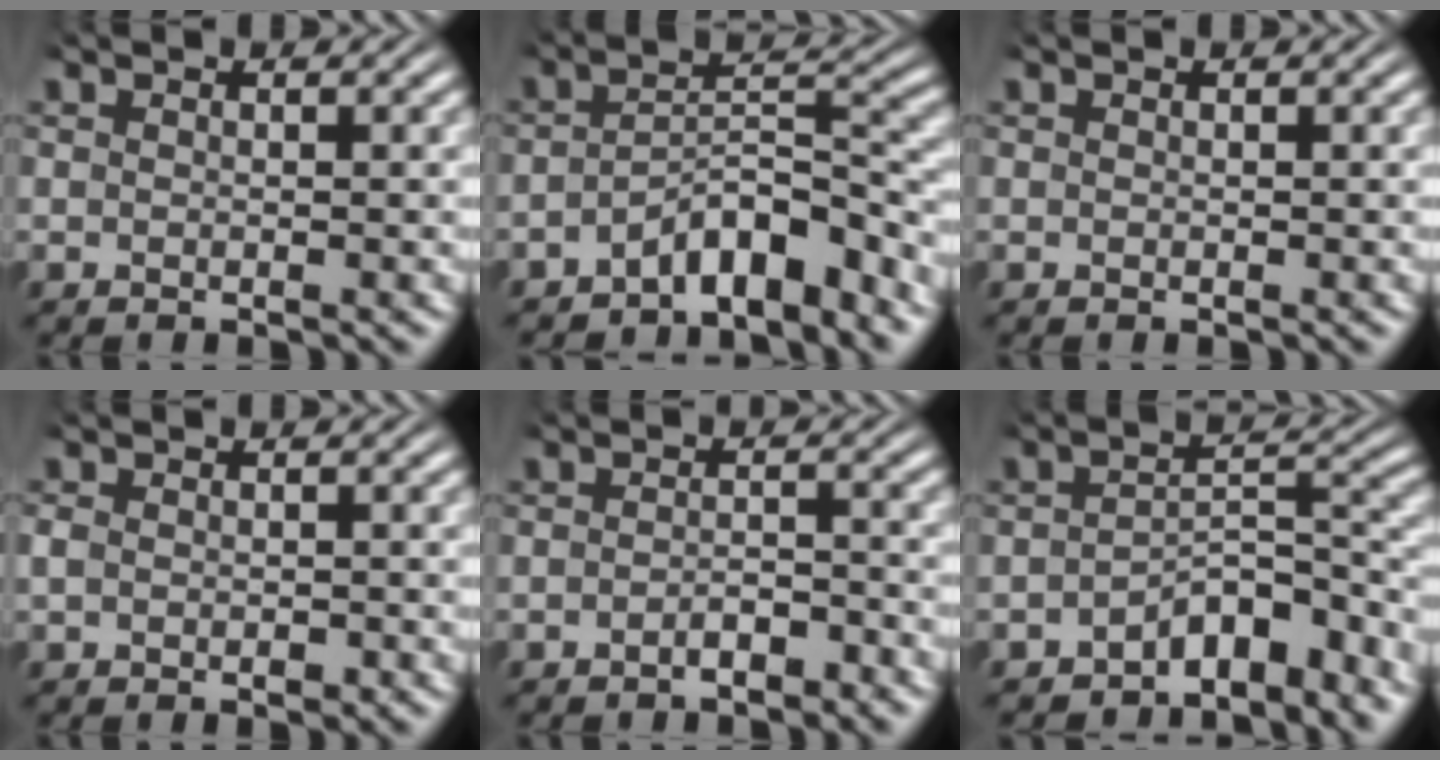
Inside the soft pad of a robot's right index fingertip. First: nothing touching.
{"total": 5.7, "force": [-4.0, 1.6, 3.7], "torque": [-0.044, -0.005, -0.063]}
{"total": 0.0}
{"total": 1.2, "force": [-0.5, 0.8, 0.7], "torque": [-0.023, -0.008, -0.005]}
{"total": 2.0, "force": [-1.7, 0.6, 0.8], "torque": [-0.007, 0.001, -0.033]}
{"total": 5.5, "force": [-4.0, 1.4, 3.5], "torque": [-0.039, -0.011, -0.060]}